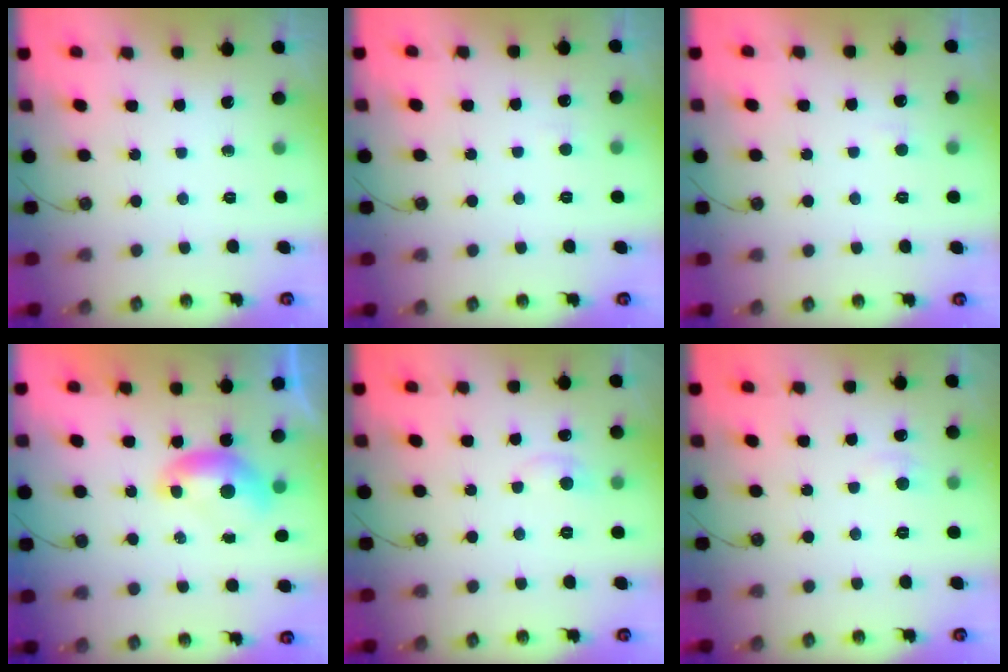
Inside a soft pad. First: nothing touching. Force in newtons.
{"total": 2.6, "press": 2.5, "slide": 0.4}
{"total": 2.3, "press": 2.3, "slide": 0.4}
{"total": 0.0}
{"total": 0.9, "press": 0.4, "slide": 0.8}
{"total": 2.4, "press": 2.4, "slide": 0.4}